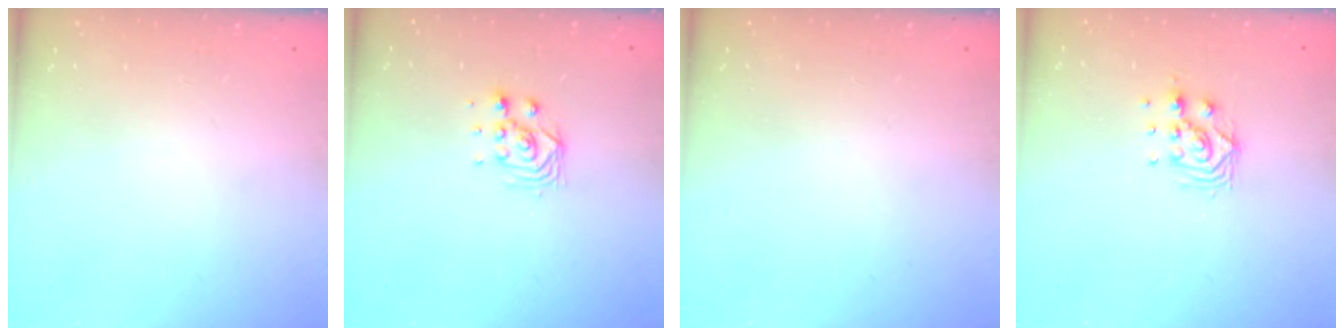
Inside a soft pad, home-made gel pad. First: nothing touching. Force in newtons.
{"total": 3.9, "press": 3.8, "slide": 0.8}
{"total": 0.0}
{"total": 8.6, "press": 8.6, "slide": 0.7}